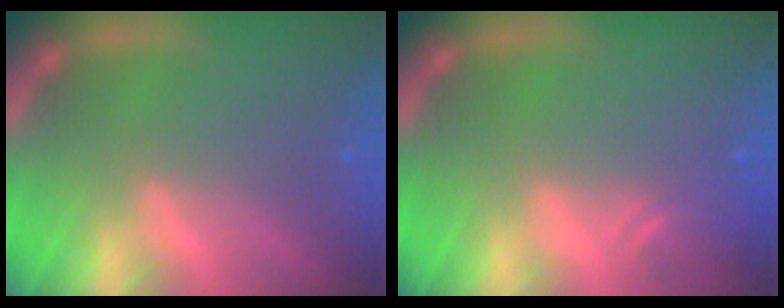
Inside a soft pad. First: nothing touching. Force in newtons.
{"total": 1.9}